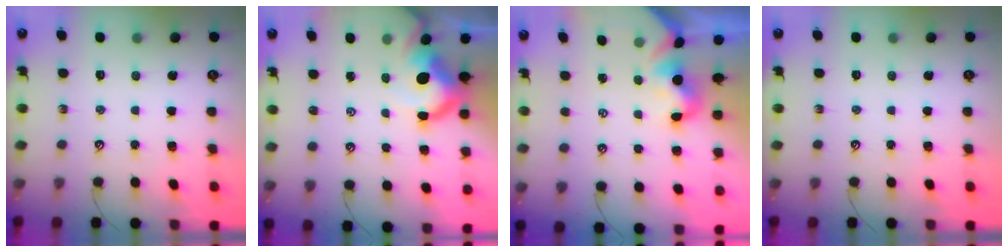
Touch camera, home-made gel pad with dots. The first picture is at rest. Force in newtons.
{"total": 9.2, "press": 9.1, "slide": 1.5}
{"total": 0.7, "press": 0.2, "slide": 0.7}
{"total": 0.0}